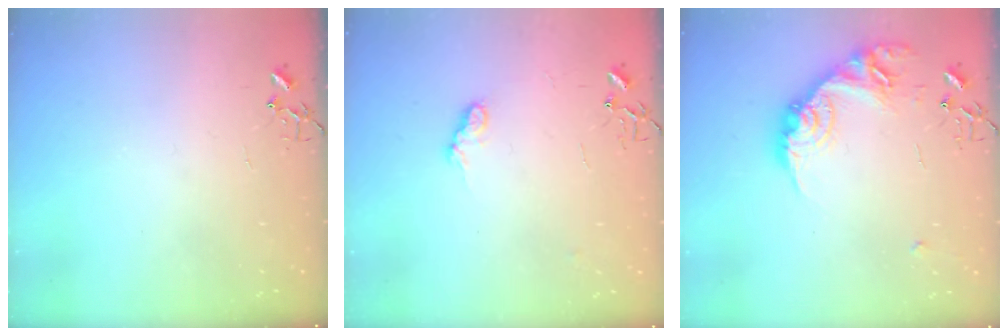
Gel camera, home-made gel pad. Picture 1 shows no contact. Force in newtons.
{"total": 7.6, "press": 7.6, "slide": 0.5}
{"total": 17.6, "press": 17.6, "slide": 0.8}